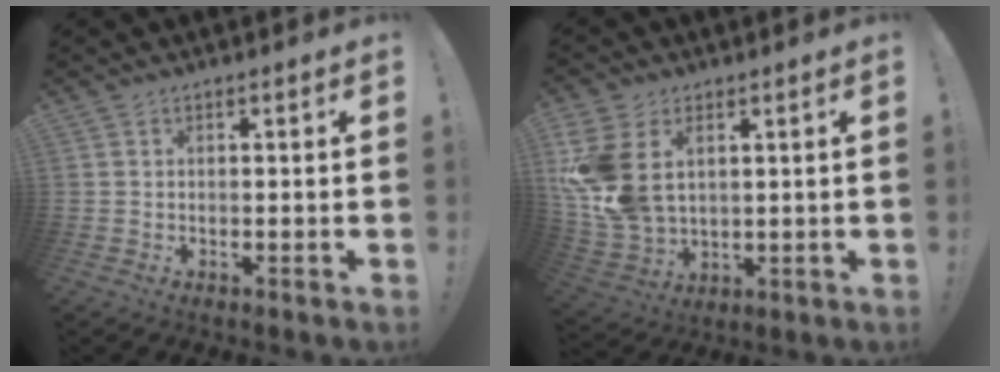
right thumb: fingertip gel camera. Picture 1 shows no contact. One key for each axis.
{"total": 13.7, "fx": 4.1, "fy": 9.4, "fz": 9.1, "tx": -0.192, "ty": -0.020, "tz": 0.081}